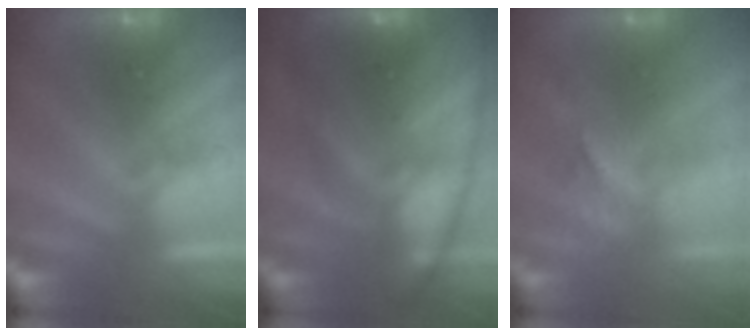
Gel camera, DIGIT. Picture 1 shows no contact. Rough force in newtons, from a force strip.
{"total": 7.2}
{"total": 2.8}